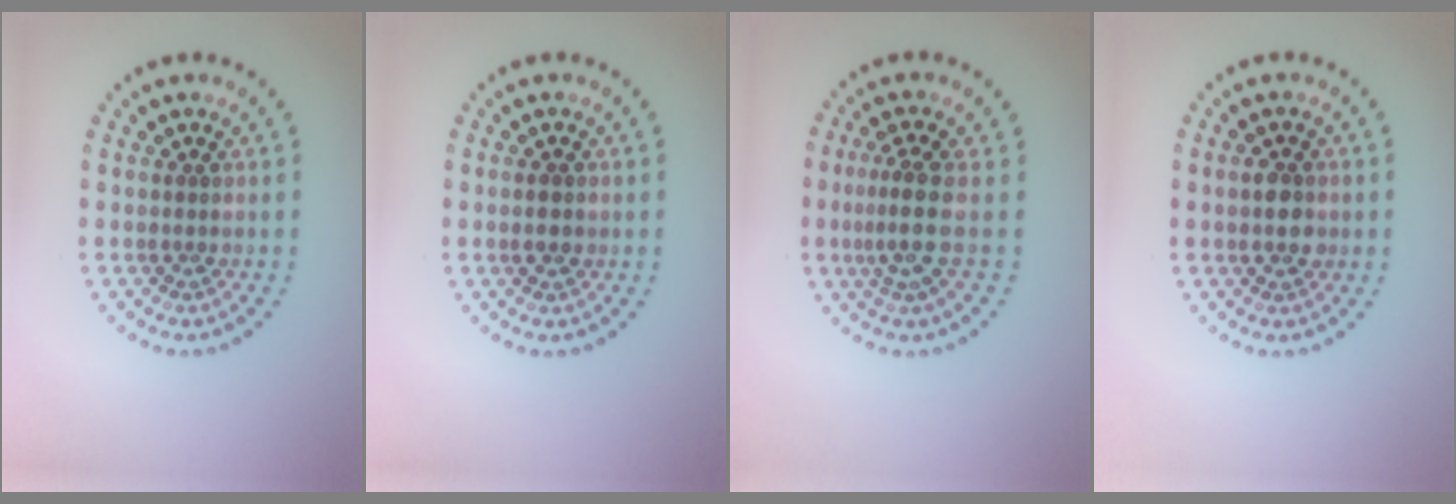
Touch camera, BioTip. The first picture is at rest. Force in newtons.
{"total": 1.2, "press": 1.2, "slide": 0.2}
{"total": 3.0, "press": 2.3, "slide": 1.9}
{"total": 2.6, "press": 2.6, "slide": 0.1}